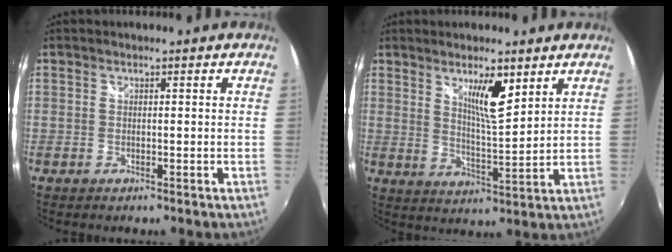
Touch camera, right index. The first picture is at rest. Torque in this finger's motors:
{"motor_torque": [0.16, 0.21, 0.24, 0.02]}